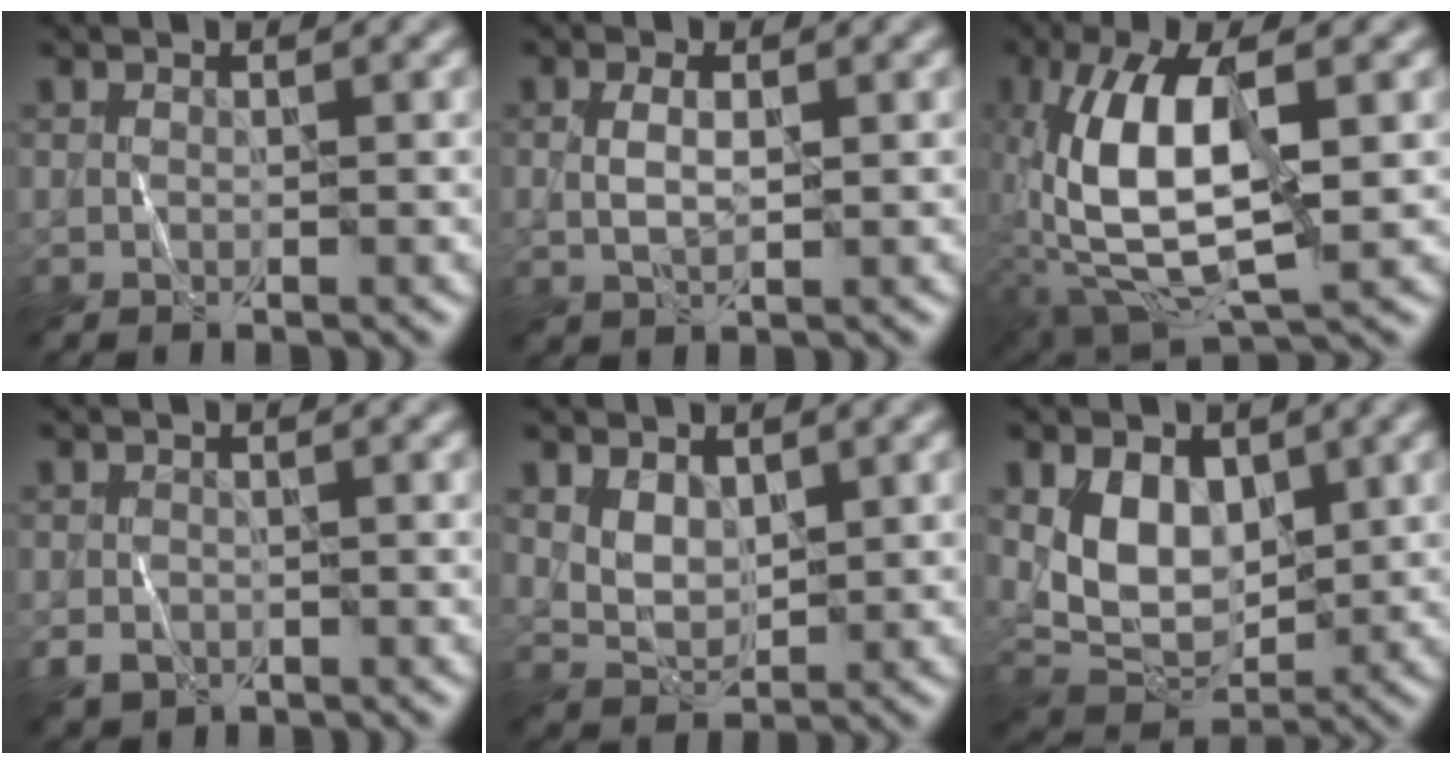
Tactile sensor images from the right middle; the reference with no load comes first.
{"total": 1.9, "force": [0.4, 0.8, 1.7], "torque": [-0.033, -0.004, 0.011]}
{"total": 10.9, "force": [-0.4, 4.5, 9.9], "torque": [-0.202, 0.009, -0.013]}
{"total": 1.9, "force": [-0.9, 1.5, 0.9], "torque": [-0.016, -0.006, -0.019]}
{"total": 2.4, "force": [1.2, 1.5, 1.4], "torque": [-0.031, -0.006, 0.030]}
{"total": 5.5, "force": [1.4, 3.8, 3.7], "torque": [-0.071, -0.013, 0.033]}